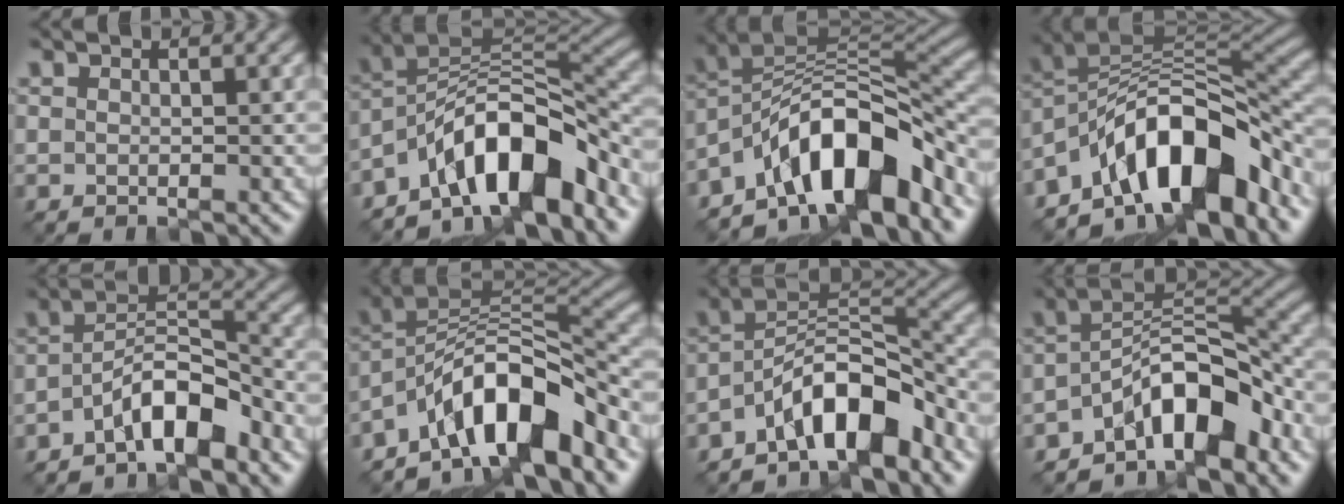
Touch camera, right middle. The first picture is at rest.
{"total": 9.7, "force": [-6.0, 3.5, 6.8], "torque": [-0.087, 0.019, -0.113]}
{"total": 10.6, "force": [-6.3, 4.2, 7.5], "torque": [-0.097, 0.020, -0.118]}
{"total": 11.4, "force": [-6.5, 4.8, 8.0], "torque": [-0.103, 0.017, -0.122]}
{"total": 5.8, "force": [-3.7, 2.0, 4.0], "torque": [-0.065, 0.012, -0.070]}
{"total": 9.5, "force": [-5.8, 3.4, 6.7], "torque": [-0.087, 0.018, -0.109]}
{"total": 7.9, "force": [-5.0, 2.8, 5.5], "torque": [-0.078, 0.013, -0.095]}
{"total": 8.1, "force": [-5.1, 3.1, 5.4], "torque": [-0.068, 0.014, -0.096]}